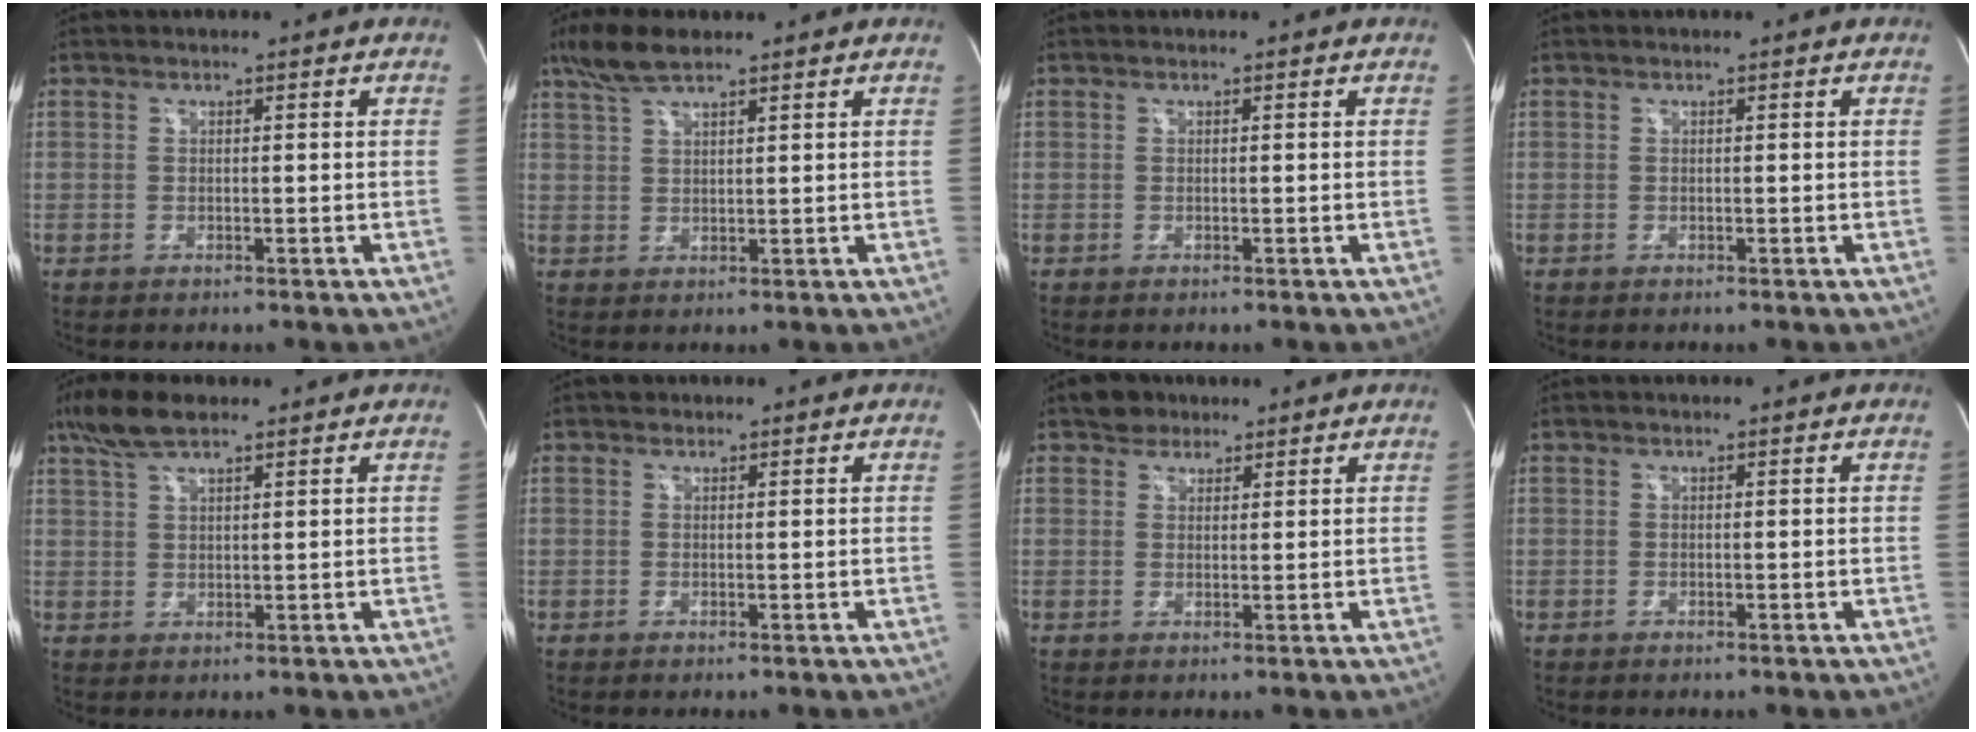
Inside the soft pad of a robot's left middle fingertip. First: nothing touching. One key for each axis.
{"total": 5.8, "fx": 4.4, "fy": 1.2, "fz": 3.6, "tx": -0.082, "ty": 0.019, "tz": 0.087}
{"total": 0.0}
{"total": 0.0}
{"total": 6.2, "fx": 4.6, "fy": 1.5, "fz": 3.9, "tx": -0.088, "ty": 0.021, "tz": 0.090}
{"total": 0.7, "fx": 0.5, "fy": 0.5, "fz": 0.0, "tx": -0.002, "ty": 0.004, "tz": 0.007}
{"total": 3.0, "fx": 2.2, "fy": 1.9, "fz": 0.4, "tx": -0.008, "ty": 0.014, "tz": 0.036}
{"total": 0.0}